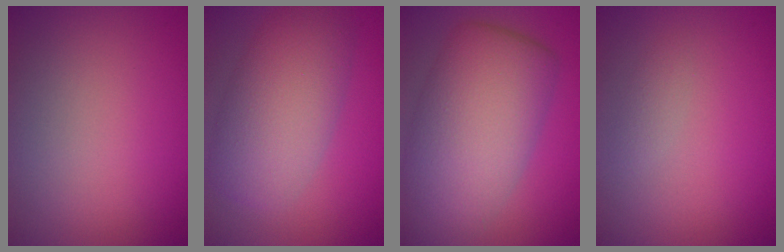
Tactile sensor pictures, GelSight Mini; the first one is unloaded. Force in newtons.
{"total": 7.3, "press": 7.3, "slide": 0.4}
{"total": 10.3, "press": 10.3, "slide": 0.6}
{"total": 0.8, "press": 0.8, "slide": 0.0}